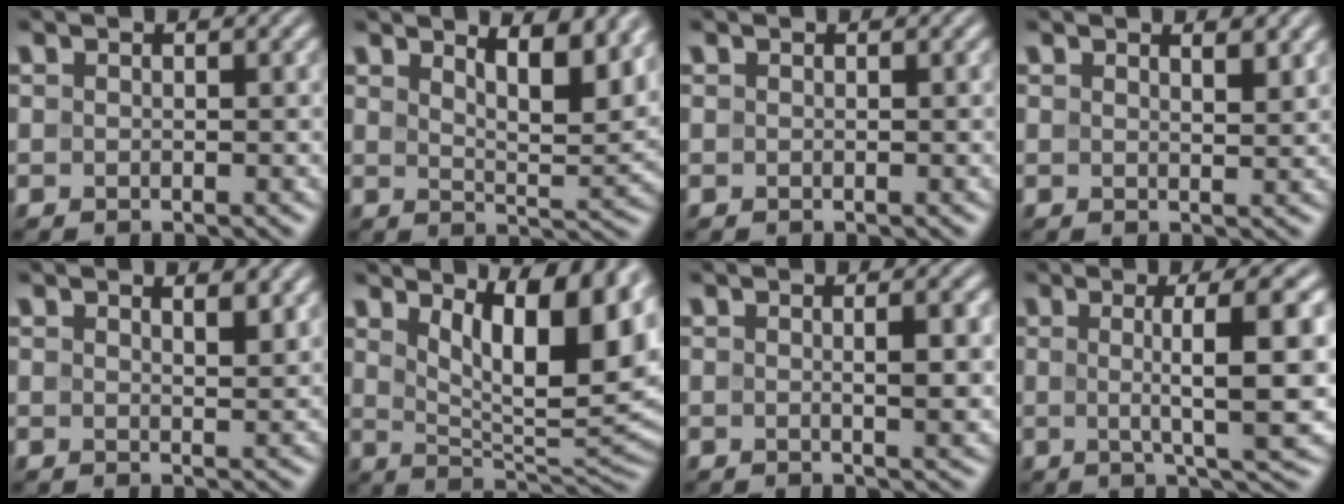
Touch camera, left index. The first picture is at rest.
{"total": 5.9, "force": [3.7, 1.8, 4.2], "torque": [-0.060, -0.004, 0.058]}
{"total": 0.0}
{"total": 1.7, "force": [1.3, 0.4, 1.0], "torque": [-0.013, 0.000, 0.021]}
{"total": 2.1, "force": [1.5, 0.5, 1.3], "torque": [-0.015, -0.001, 0.025]}
{"total": 11.4, "force": [5.1, 3.7, 9.6], "torque": [-0.124, -0.005, 0.079]}
{"total": 2.9, "force": [0.3, 0.6, 2.8], "torque": [-0.037, 0.003, 0.002]}
{"total": 8.6, "force": [0.8, 1.7, 8.4], "torque": [-0.111, 0.009, 0.010]}